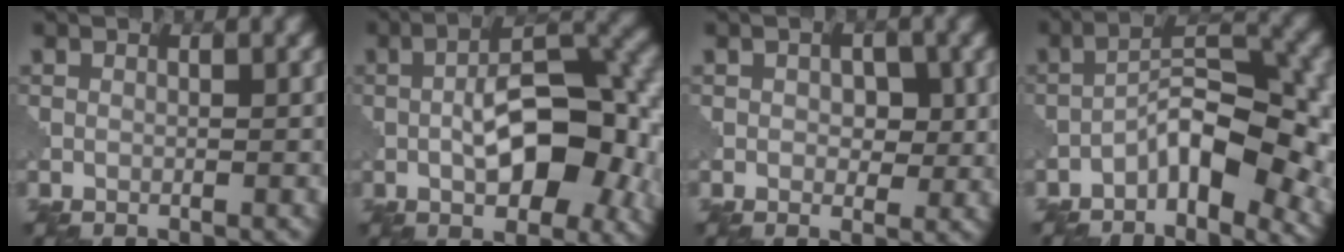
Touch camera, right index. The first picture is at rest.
{"total": 10.7, "force": [-1.6, 5.1, 9.3], "torque": [-0.139, 0.006, -0.027]}
{"total": 2.6, "force": [0.3, 1.7, 2.0], "torque": [-0.029, -0.003, 0.005]}
{"total": 9.2, "force": [-3.7, 3.7, 7.6], "torque": [-0.114, 0.018, -0.069]}